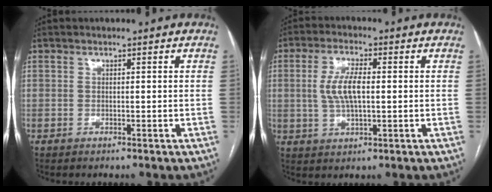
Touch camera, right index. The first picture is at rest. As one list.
[{"total": 6.8, "force": [0.5, 2.2, 6.4], "torque": [-0.137, 0.007, 0.012]}]